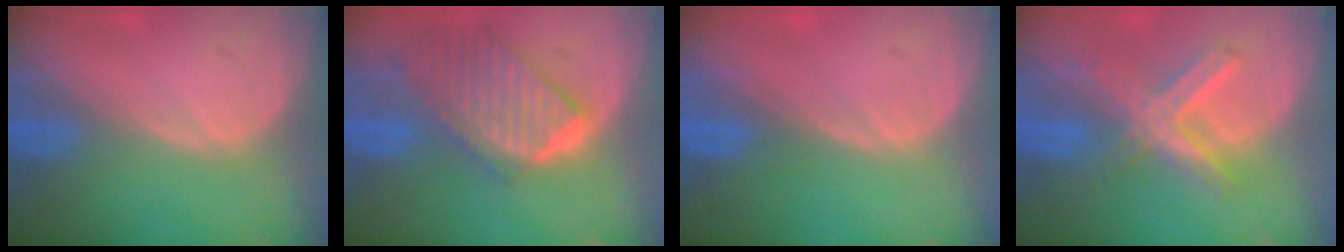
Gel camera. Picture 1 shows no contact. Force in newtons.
{"total": 9.9, "press": 8.7, "slide": 4.7}
{"total": 0.0}
{"total": 7.2, "press": 6.4, "slide": 3.4}